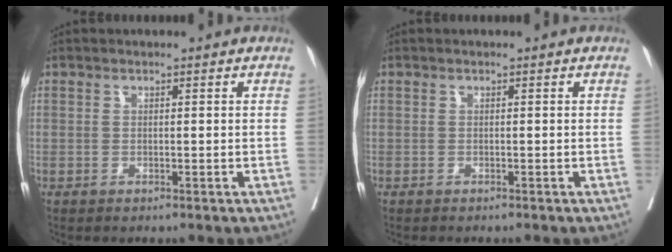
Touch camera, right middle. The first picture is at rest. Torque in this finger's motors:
{"motor_torque": [0.02, -0.02, 0.00, 0.00]}